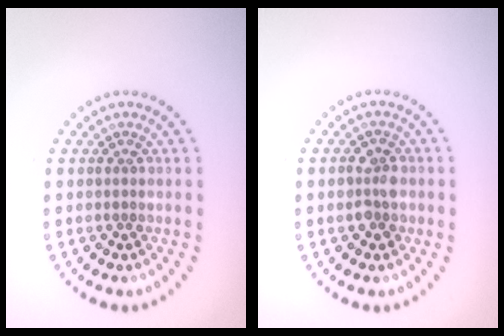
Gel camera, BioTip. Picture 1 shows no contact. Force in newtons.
{"total": 1.7, "press": 1.7, "slide": 0.3}